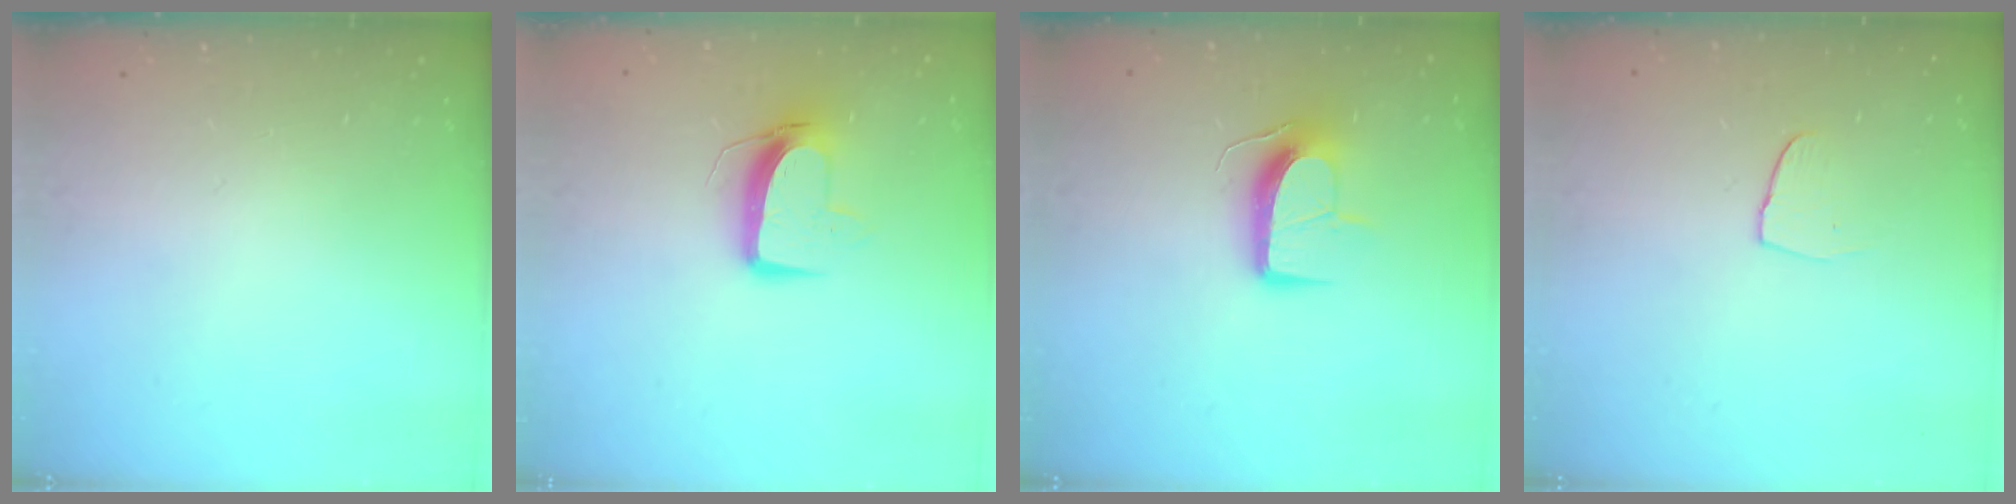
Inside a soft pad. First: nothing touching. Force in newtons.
{"total": 10.5, "press": 10.4, "slide": 0.9}
{"total": 12.7, "press": 12.7, "slide": 0.5}
{"total": 4.2, "press": 4.2, "slide": 0.3}